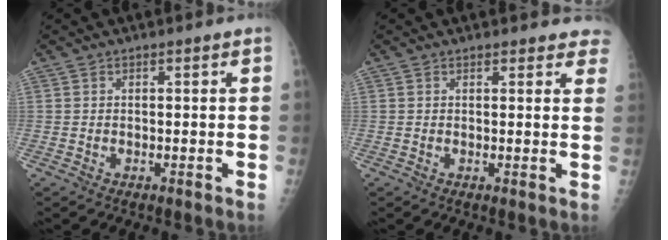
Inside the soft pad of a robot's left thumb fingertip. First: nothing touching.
{"total": 5.2, "force": [4.7, 2.0, 1.0], "torque": [0.032, -0.017, 0.033]}